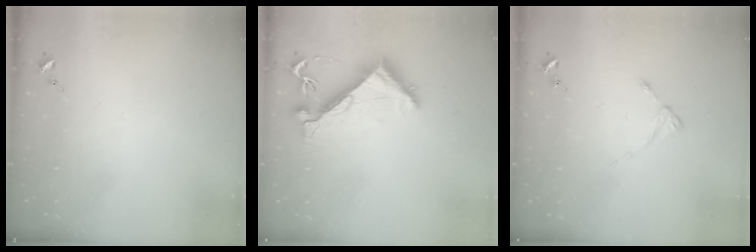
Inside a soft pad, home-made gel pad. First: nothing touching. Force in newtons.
{"total": 6.7, "press": 6.6, "slide": 0.7}
{"total": 2.5, "press": 2.5, "slide": 0.3}